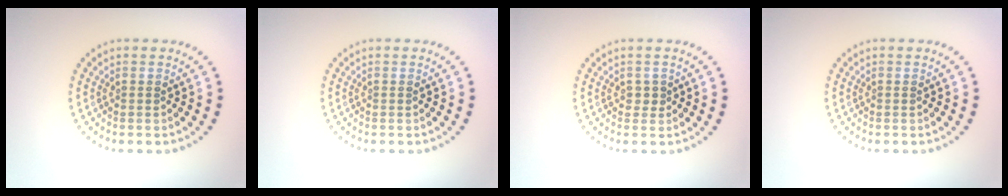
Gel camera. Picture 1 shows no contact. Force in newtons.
{"total": 0.0}
{"total": 0.8, "press": 0.8, "slide": 0.3}
{"total": 0.0}